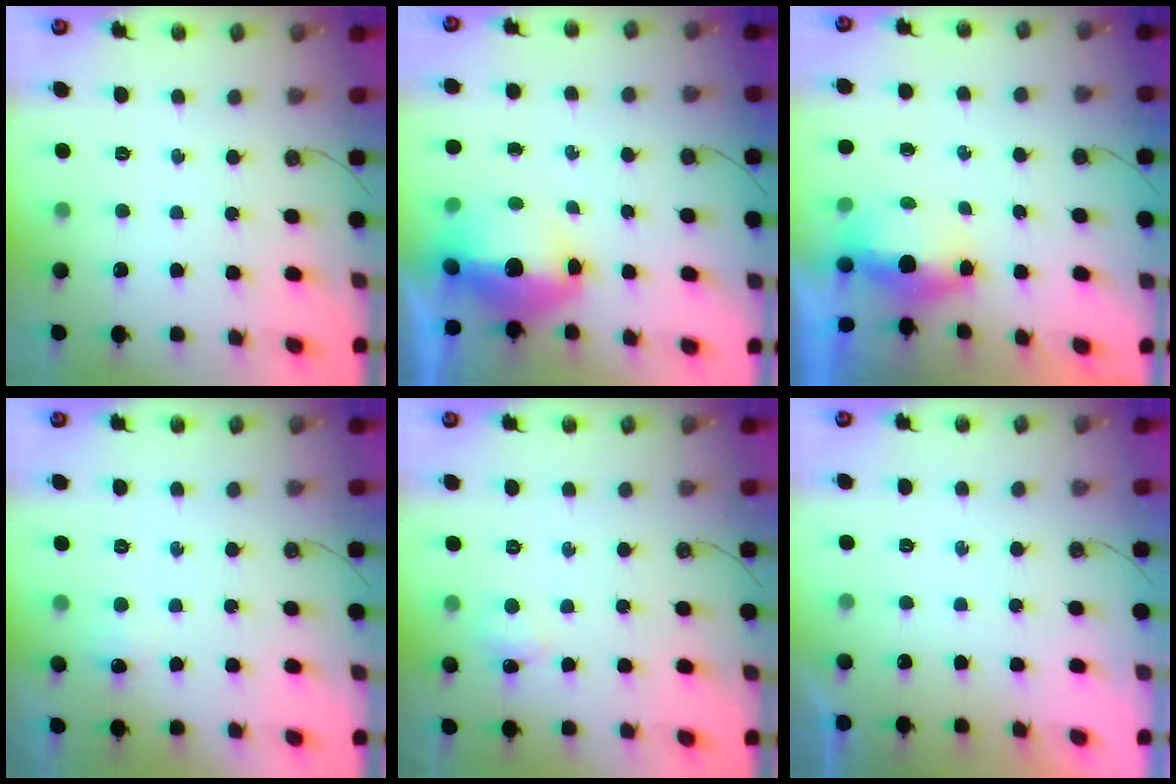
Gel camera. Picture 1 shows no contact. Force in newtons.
{"total": 12.2, "press": 12.1, "slide": 1.2}
{"total": 5.7, "press": 5.7, "slide": 0.8}
{"total": 5.0, "press": 4.9, "slide": 1.1}
{"total": 6.6, "press": 6.6, "slide": 0.9}
{"total": 0.0}